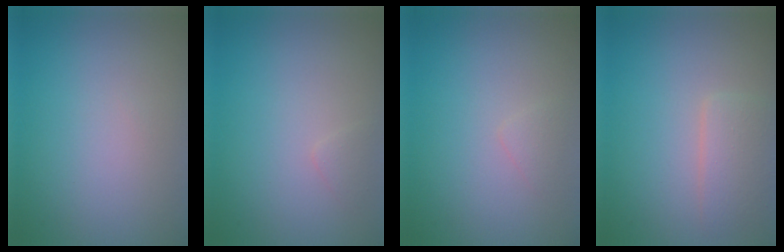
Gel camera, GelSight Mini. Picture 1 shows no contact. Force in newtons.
{"total": 0.7, "press": 0.7, "slide": 0.0}
{"total": 0.8, "press": 0.8, "slide": 0.0}
{"total": 2.6, "press": 2.6, "slide": 0.1}